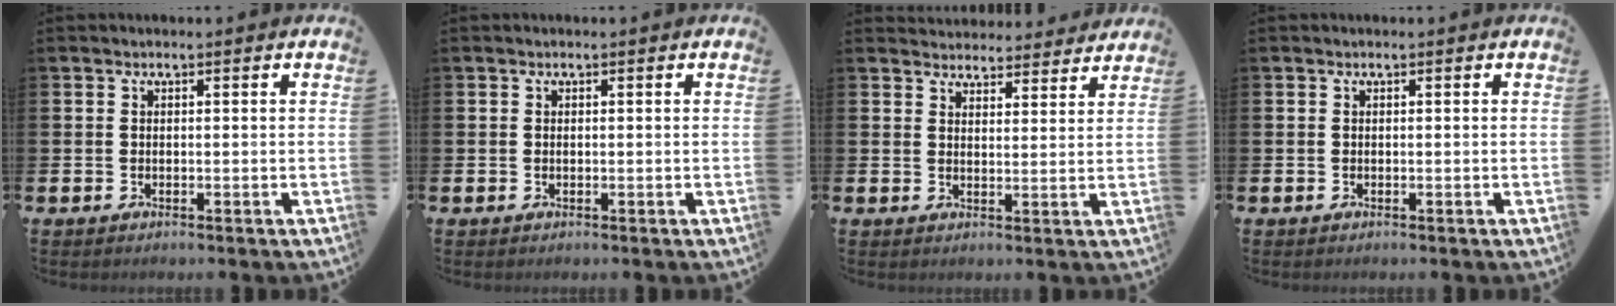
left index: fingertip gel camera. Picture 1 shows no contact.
{"total": 0.0}
{"total": 3.8, "force": [3.7, 0.9, -0.3], "torque": [0.004, -0.025, 0.064]}
{"total": 0.0}